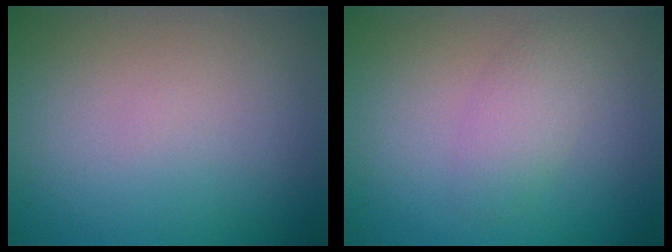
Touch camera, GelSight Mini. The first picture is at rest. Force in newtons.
{"total": 2.1, "press": 2.1, "slide": 0.0}